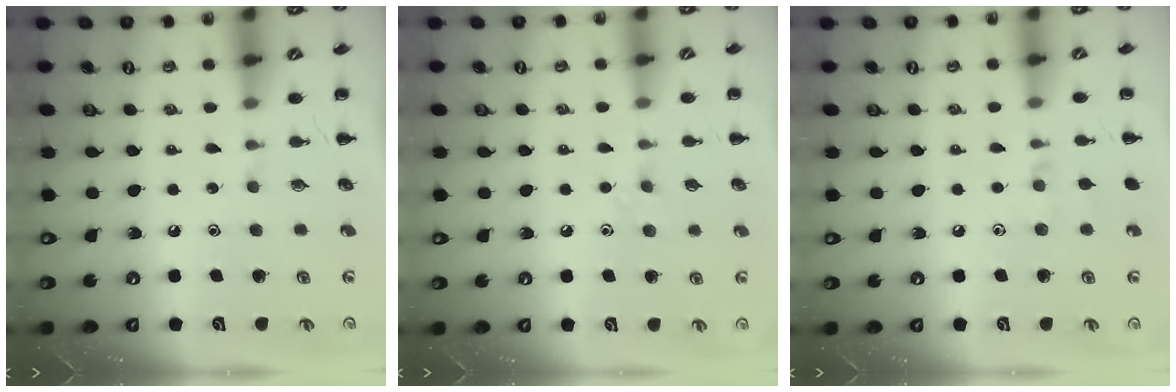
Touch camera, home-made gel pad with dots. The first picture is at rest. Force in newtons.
{"total": 4.9, "press": 4.6, "slide": 1.5}
{"total": 5.3, "press": 5.0, "slide": 1.7}